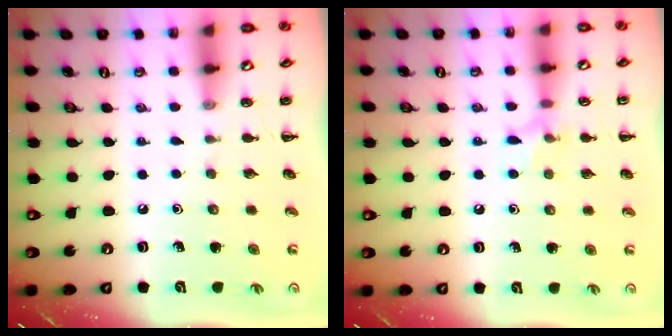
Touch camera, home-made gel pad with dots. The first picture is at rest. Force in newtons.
{"total": 6.6, "press": 6.4, "slide": 1.9}